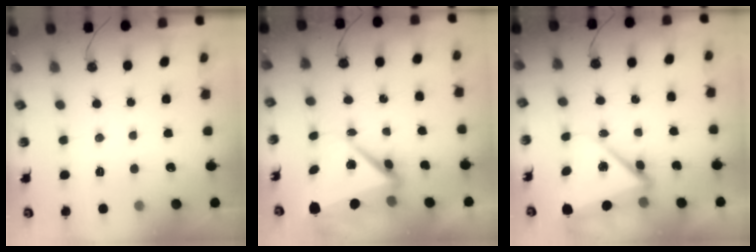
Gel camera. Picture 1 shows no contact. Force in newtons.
{"total": 8.5, "press": 8.2, "slide": 2.0}
{"total": 9.3, "press": 9.1, "slide": 1.7}